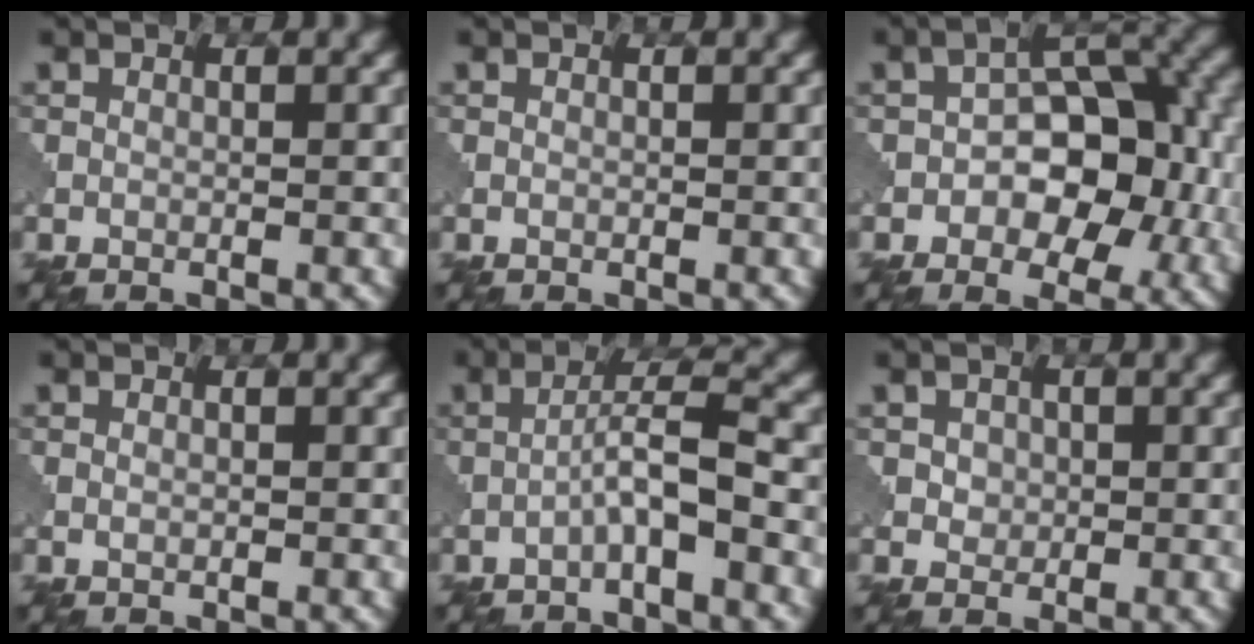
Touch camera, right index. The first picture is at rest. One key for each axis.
{"total": 0.0}
{"total": 9.1, "fx": -1.2, "fy": 5.8, "fz": 6.9, "tx": -0.074, "ty": 0.011, "tz": -0.026}
{"total": 0.5, "fx": 0.0, "fy": 0.3, "fz": 0.4, "tx": -0.007, "ty": 0.000, "tz": 0.001}
{"total": 3.7, "fx": -1.4, "fy": 0.4, "fz": 3.4, "tx": -0.061, "ty": 0.018, "tz": -0.034}
{"total": 1.9, "fx": 0.4, "fy": 1.6, "fz": 0.8, "tx": -0.017, "ty": 0.000, "tz": 0.012}